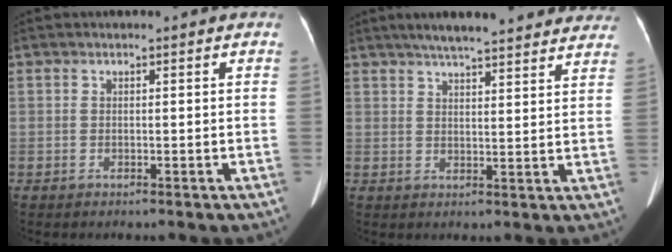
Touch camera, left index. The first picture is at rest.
{"total": 18.9, "force": [16.5, 2.8, 8.9], "torque": [-0.120, 0.035, 0.206]}